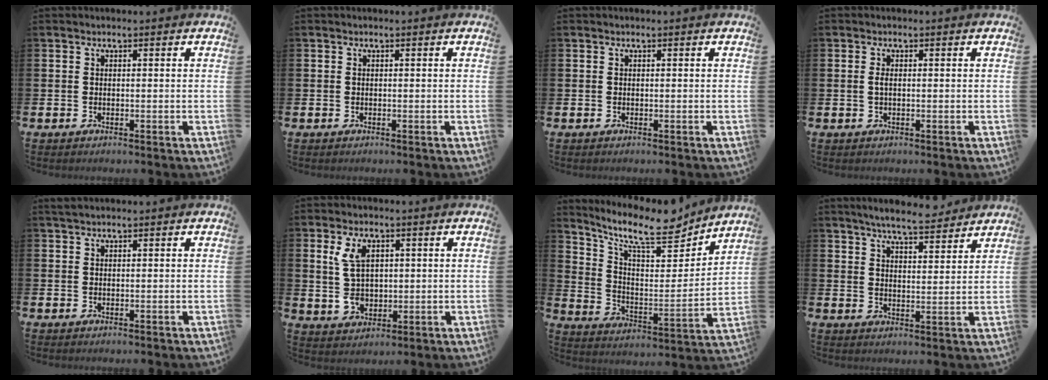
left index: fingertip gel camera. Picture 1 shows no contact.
{"total": 0.0}
{"total": 0.0}
{"total": 1.0, "force": [0.1, 0.3, 1.0], "torque": [-0.012, 0.001, -0.001]}
{"total": 1.0, "force": [0.9, 0.1, 0.4], "torque": [-0.007, 0.002, 0.015]}
{"total": 5.9, "force": [1.9, 3.8, 4.1], "torque": [-0.071, 0.006, 0.030]}
{"total": 11.1, "force": [9.5, 3.0, 4.9], "torque": [-0.107, -0.071, 0.158]}
{"total": 6.1, "force": [5.9, 0.6, 1.6], "torque": [-0.036, -0.030, 0.102]}